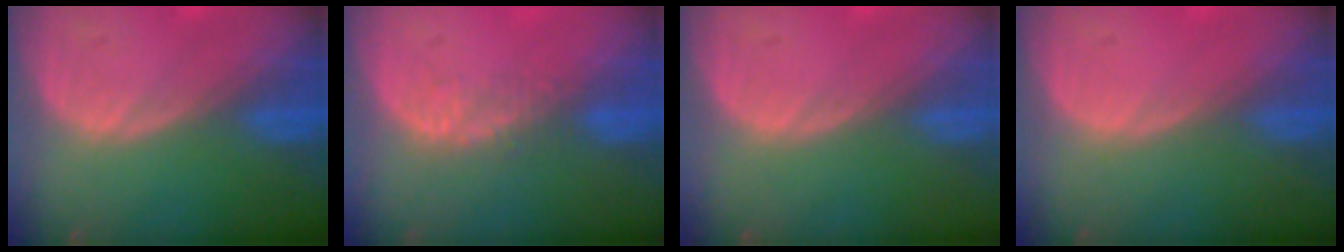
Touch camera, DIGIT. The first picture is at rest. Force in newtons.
{"total": 2.9, "press": 2.3, "slide": 1.8}
{"total": 0.0}
{"total": 0.0}